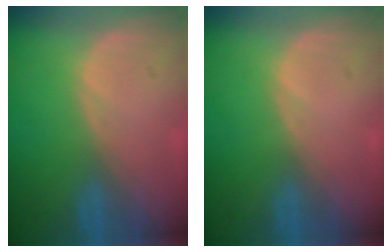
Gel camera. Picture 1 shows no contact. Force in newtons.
{"total": 0.0}